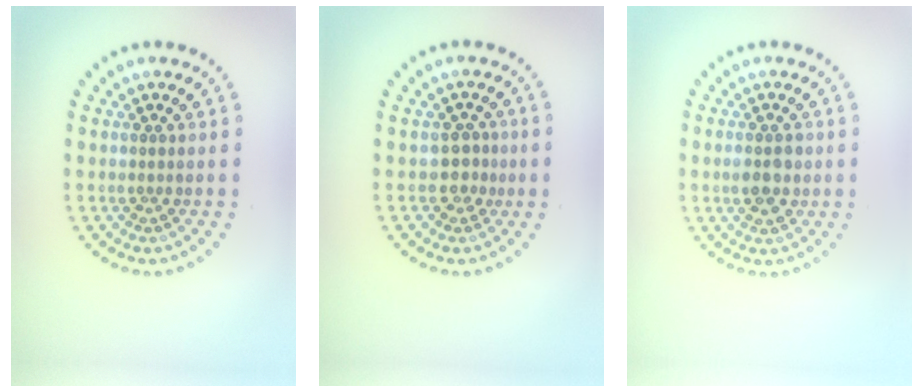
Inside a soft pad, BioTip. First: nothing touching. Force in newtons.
{"total": 1.7, "press": 1.4, "slide": 1.0}
{"total": 2.7, "press": 2.7, "slide": 0.1}